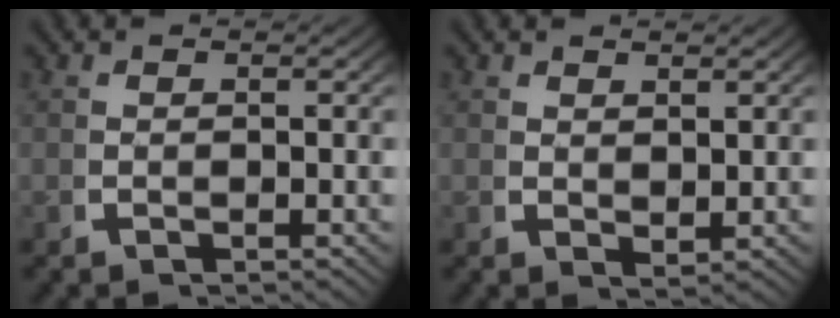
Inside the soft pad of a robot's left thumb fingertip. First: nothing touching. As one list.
[{"total": 1.5, "force": [1.5, 0.1, 0.0], "torque": [0.003, -0.005, 0.032]}]